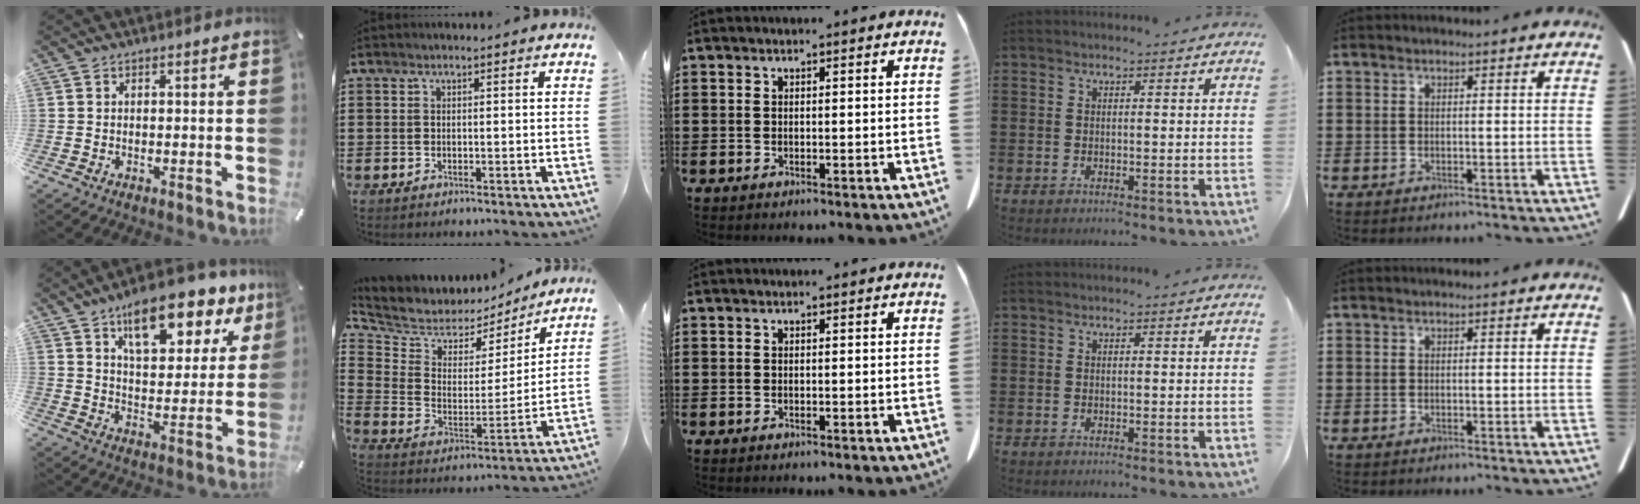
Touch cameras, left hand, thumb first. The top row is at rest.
{"thumb": {"total": 15.8, "force": [11.1, 6.8, 9.0], "torque": [-0.120, -0.068, 0.187]}, "index": {"total": 5.4, "force": [4.8, 2.4, -0.3], "torque": [-0.039, -0.041, 0.079]}}